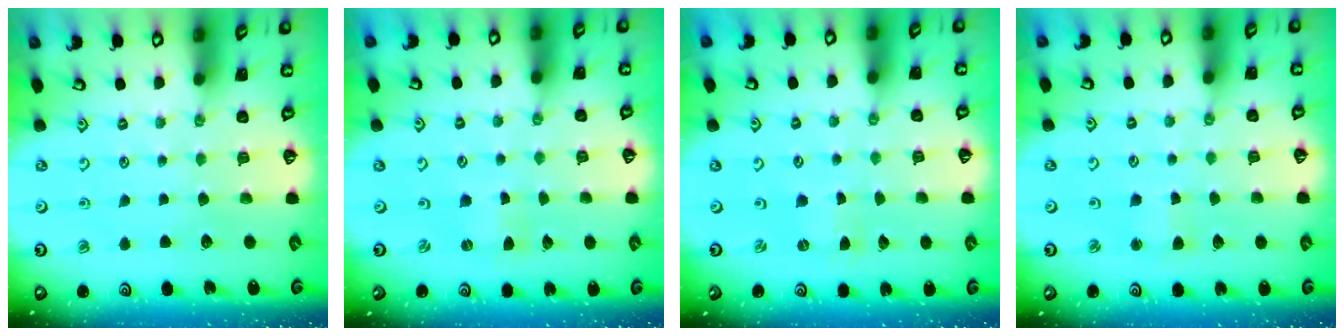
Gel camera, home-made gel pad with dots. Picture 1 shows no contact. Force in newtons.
{"total": 0.0}
{"total": 0.0}
{"total": 2.6, "press": 2.6, "slide": 0.4}